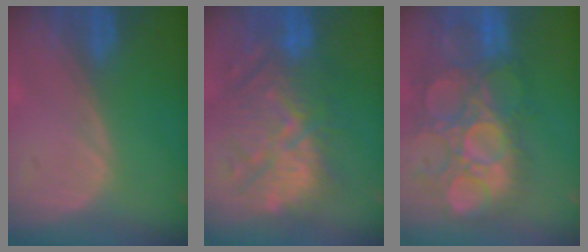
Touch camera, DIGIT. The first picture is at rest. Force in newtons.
{"total": 11.5, "press": 11.3, "slide": 2.5}
{"total": 12.9, "press": 12.0, "slide": 4.8}